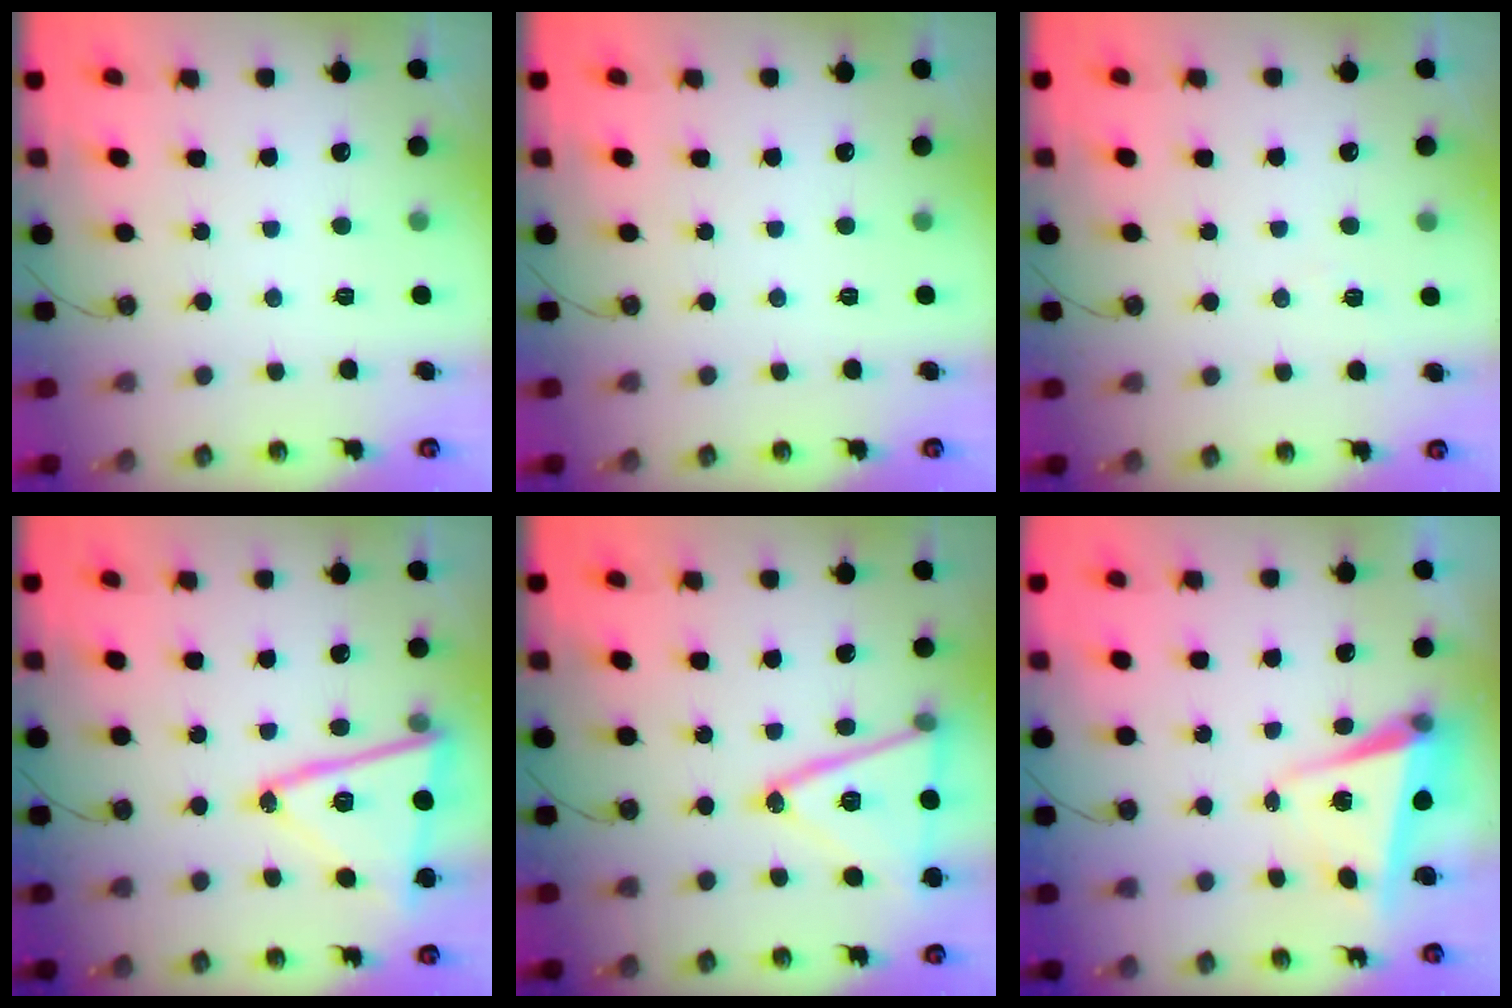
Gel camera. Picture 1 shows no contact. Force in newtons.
{"total": 0.0}
{"total": 4.5, "press": 2.9, "slide": 3.4}
{"total": 16.3, "press": 16.2, "slide": 2.5}
{"total": 18.1, "press": 17.8, "slide": 3.4}
{"total": 5.0, "press": 4.9, "slide": 1.2}